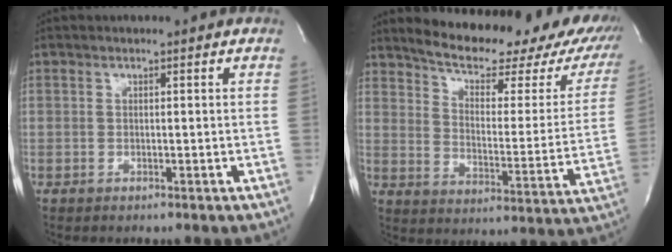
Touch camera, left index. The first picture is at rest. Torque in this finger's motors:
{"motor_torque": [0.39, -0.39, 0.30, 0.08]}